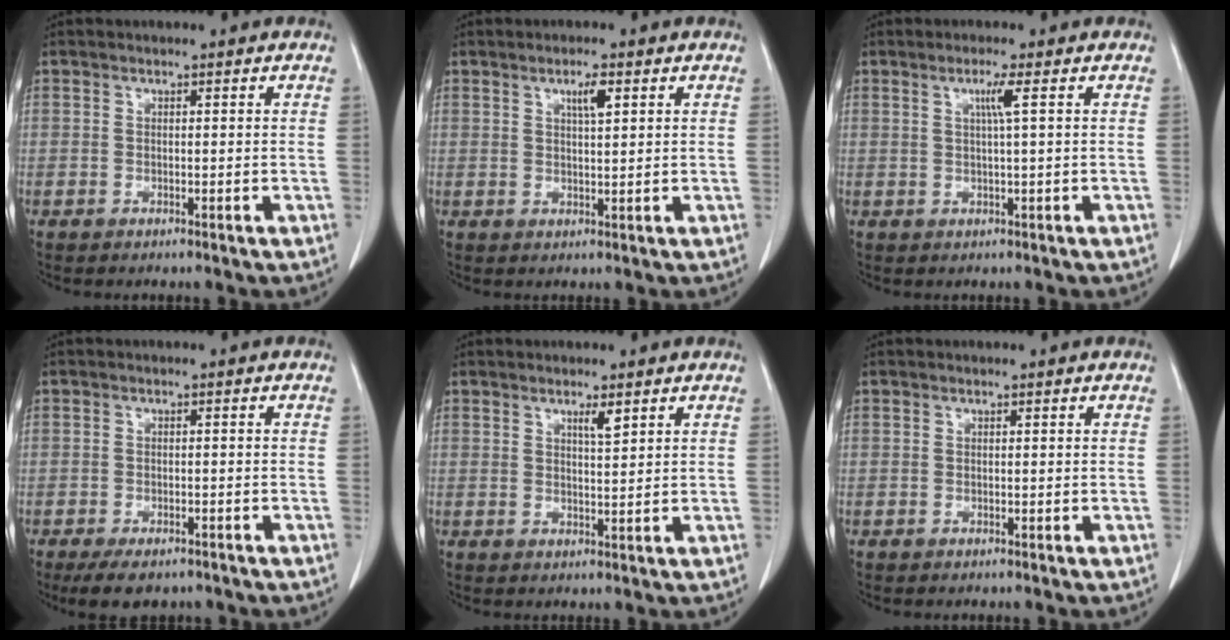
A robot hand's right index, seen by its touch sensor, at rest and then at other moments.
{"total": 3.0, "force": [1.5, 0.4, 2.6], "torque": [-0.044, -0.001, 0.024]}
{"total": 2.6, "force": [0.8, -0.6, 2.4], "torque": [-0.047, -0.002, 0.016]}
{"total": 5.1, "force": [-3.8, 2.4, 2.5], "torque": [-0.036, -0.005, -0.056]}
{"total": 2.4, "force": [1.5, 0.3, 1.8], "torque": [-0.034, -0.003, 0.026]}
{"total": 0.0}